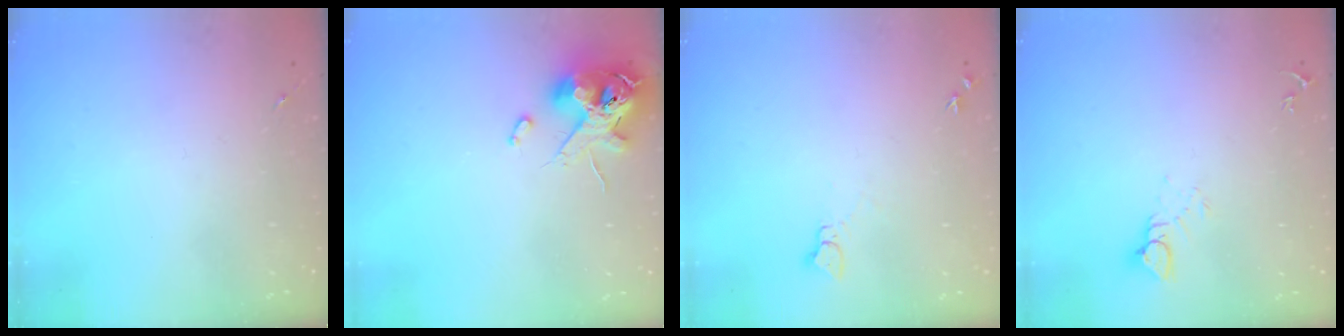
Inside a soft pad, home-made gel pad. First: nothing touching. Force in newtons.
{"total": 12.6, "press": 12.4, "slide": 2.1}
{"total": 3.8, "press": 3.8, "slide": 0.4}
{"total": 4.2, "press": 4.2, "slide": 0.4}